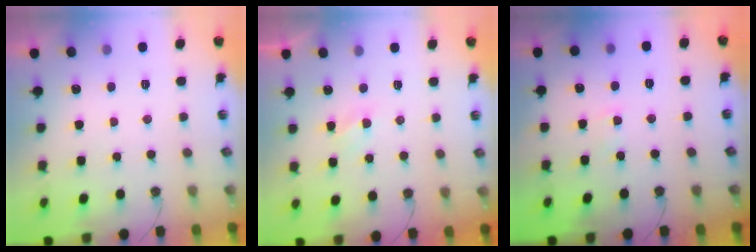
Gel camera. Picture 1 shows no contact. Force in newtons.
{"total": 2.8, "press": 2.7, "slide": 0.6}
{"total": 1.7, "press": 1.7, "slide": 0.3}